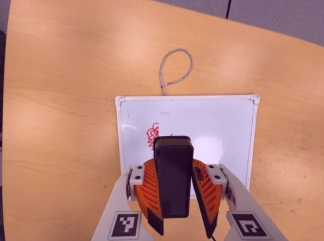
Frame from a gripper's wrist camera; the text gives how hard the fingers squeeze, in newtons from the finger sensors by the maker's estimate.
{"total": 10.5, "left": 9.6, "right": 11.4}